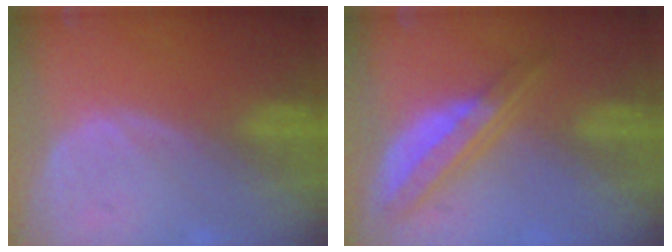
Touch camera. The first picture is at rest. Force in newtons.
{"total": 6.6, "press": 5.8, "slide": 3.1}